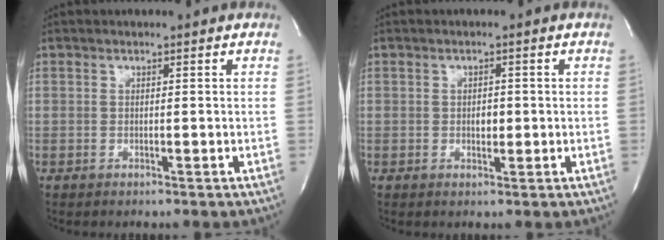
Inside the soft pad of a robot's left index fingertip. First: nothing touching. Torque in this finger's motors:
{"motor_torque": [0.10, 0.04, 0.00, 0.02]}